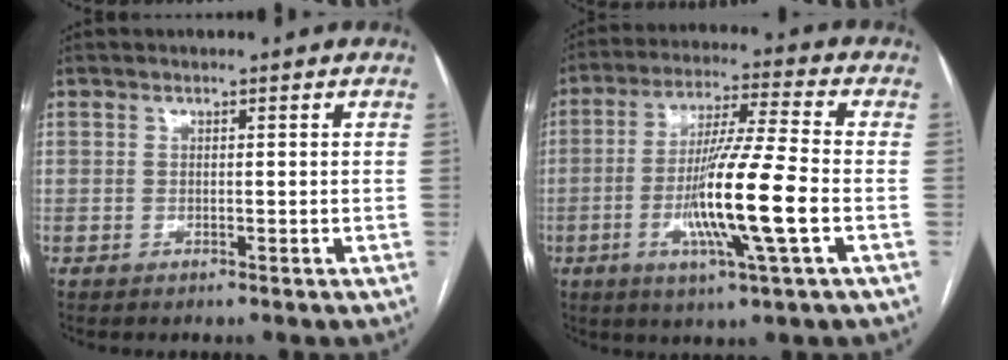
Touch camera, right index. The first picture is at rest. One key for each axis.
{"total": 13.8, "fx": -3.5, "fy": -0.4, "fz": 13.3, "tx": -0.255, "ty": -0.014, "tz": -0.069}